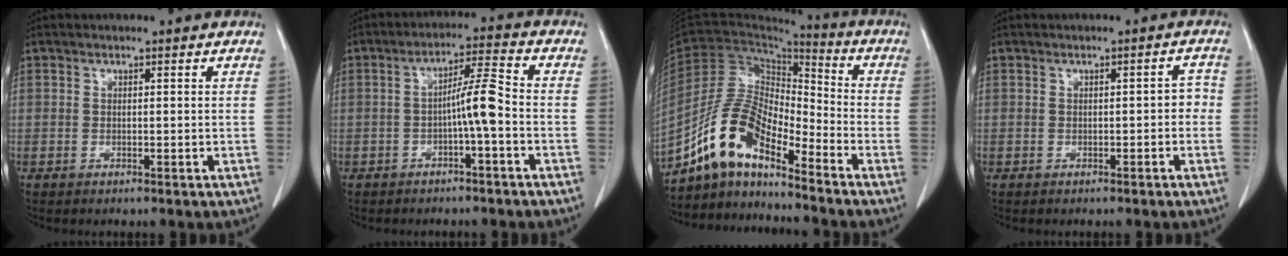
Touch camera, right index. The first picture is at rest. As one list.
[{"total": 5.8, "force": [-1.5, -0.1, 5.6], "torque": [-0.097, 0.014, -0.025]}, {"total": 11.5, "force": [-9.1, 3.1, 6.2], "torque": [-0.137, 0.026, -0.170]}, {"total": 2.1, "force": [-0.6, 1.0, 1.7], "torque": [-0.018, 0.011, -0.007]}]